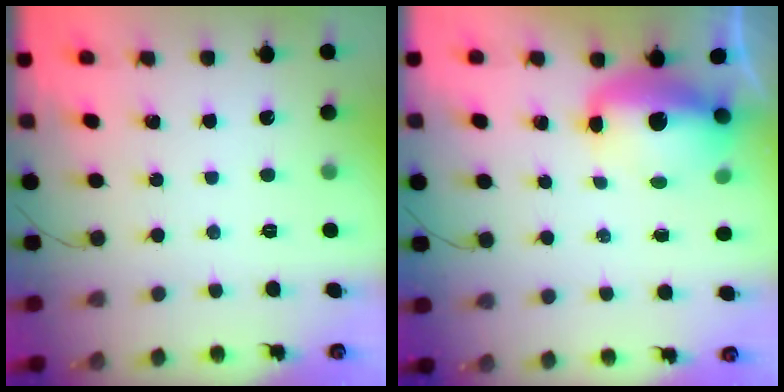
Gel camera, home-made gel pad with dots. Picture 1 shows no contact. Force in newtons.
{"total": 11.2, "press": 10.9, "slide": 2.9}